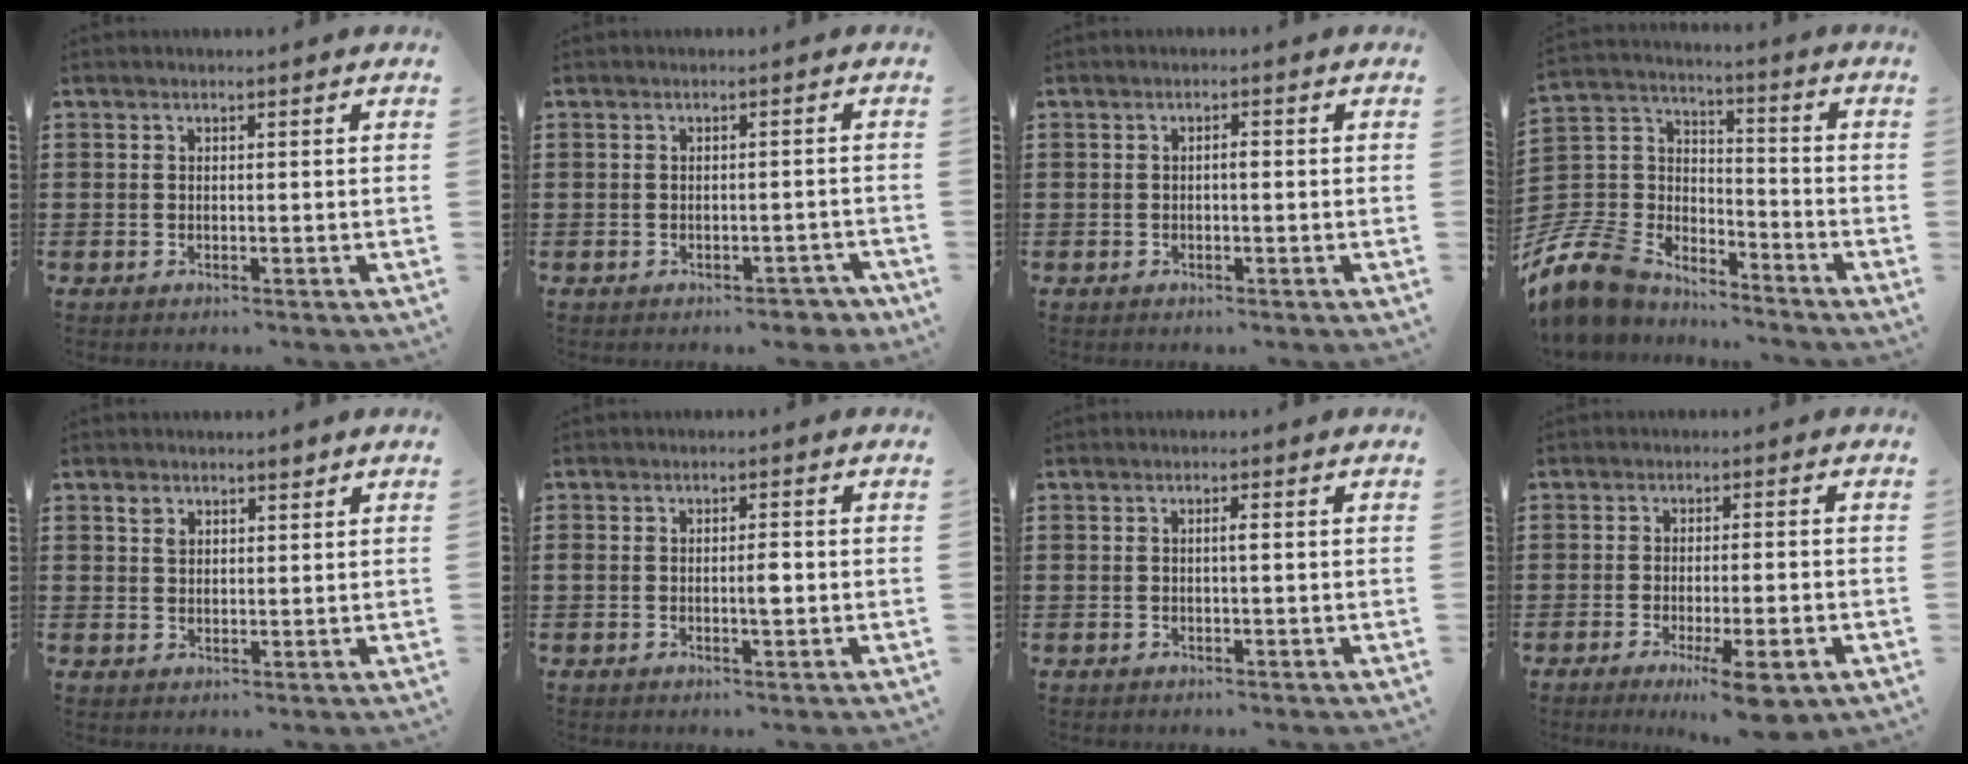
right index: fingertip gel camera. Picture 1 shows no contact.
{"total": 2.0, "force": [-1.7, 0.6, 0.8], "torque": [-0.016, 0.003, -0.034]}
{"total": 0.9, "force": [-0.2, 0.2, 0.9], "torque": [-0.017, -0.003, -0.003]}
{"total": 9.8, "force": [-7.9, 5.2, 2.5], "torque": [-0.102, 0.005, -0.163]}
{"total": 2.2, "force": [1.6, 1.2, 0.7], "torque": [-0.011, 0.000, 0.029]}
{"total": 2.3, "force": [-0.4, 0.6, 2.2], "torque": [-0.040, 0.002, -0.009]}
{"total": 0.9, "force": [0.0, -0.1, 0.9], "torque": [-0.016, -0.003, -0.001]}
{"total": 5.9, "force": [-3.3, 0.7, 4.8], "torque": [-0.081, -0.010, -0.056]}